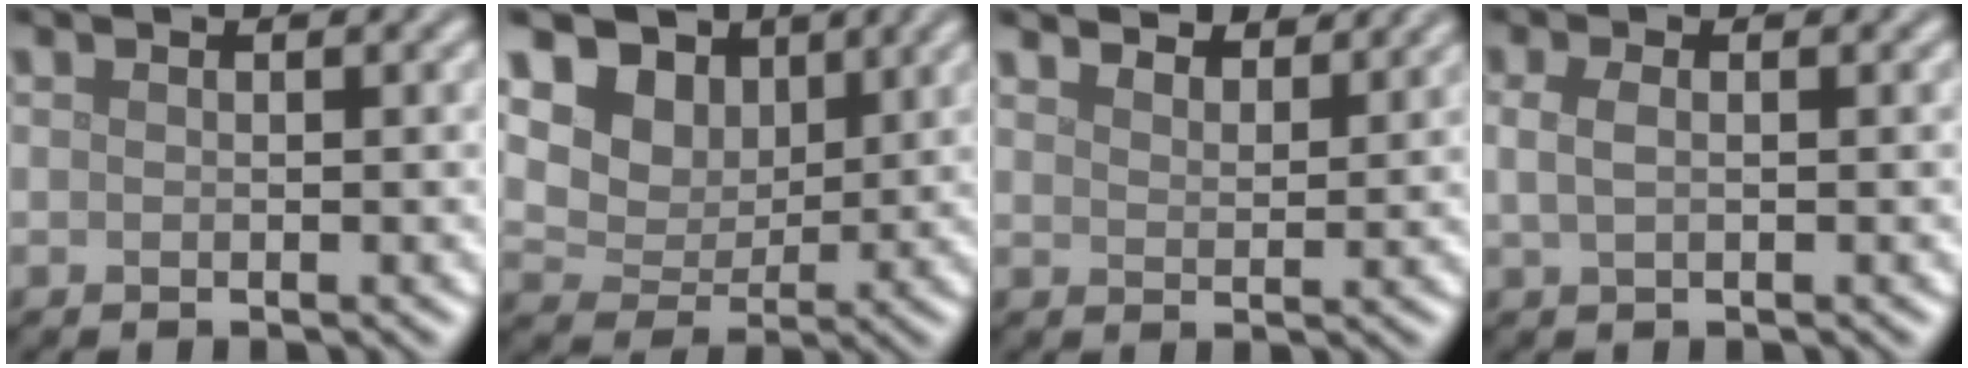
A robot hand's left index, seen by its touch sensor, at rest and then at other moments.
{"total": 7.7, "force": [3.9, 5.6, 3.7], "torque": [-0.086, -0.001, 0.069]}
{"total": 6.1, "force": [5.7, 1.3, 1.9], "torque": [-0.042, 0.003, 0.085]}
{"total": 1.5, "force": [0.3, 0.7, 1.3], "torque": [-0.029, 0.001, 0.007]}